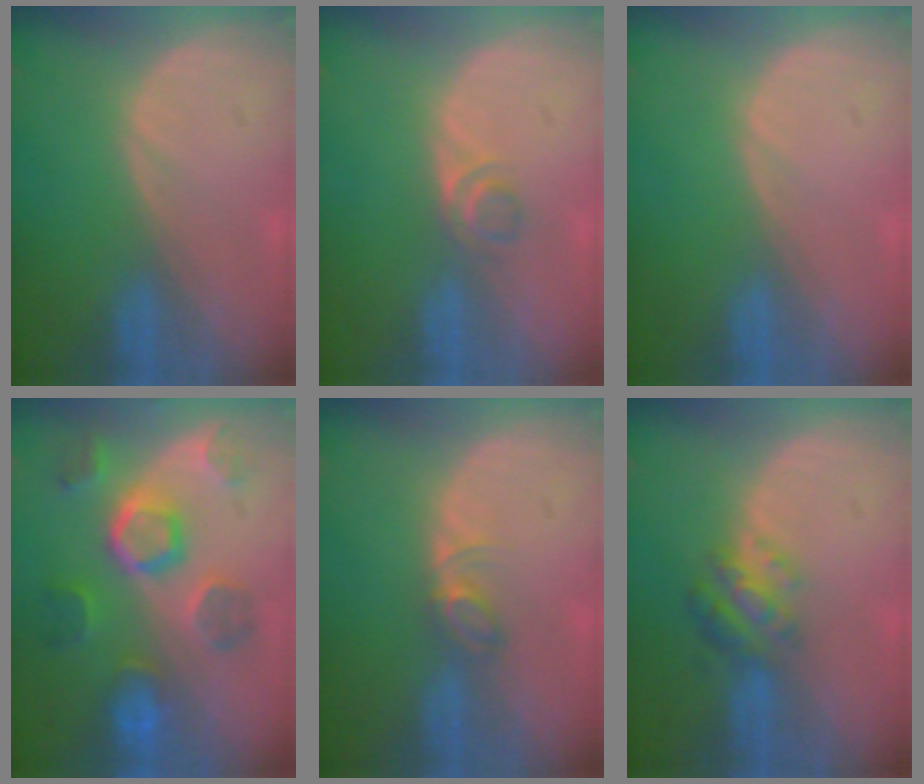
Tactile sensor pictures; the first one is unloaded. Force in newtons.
{"total": 2.2, "press": 2.0, "slide": 0.9}
{"total": 0.0}
{"total": 8.9, "press": 8.9, "slide": 0.7}
{"total": 2.5, "press": 2.5, "slide": 0.4}
{"total": 4.8, "press": 4.5, "slide": 1.6}